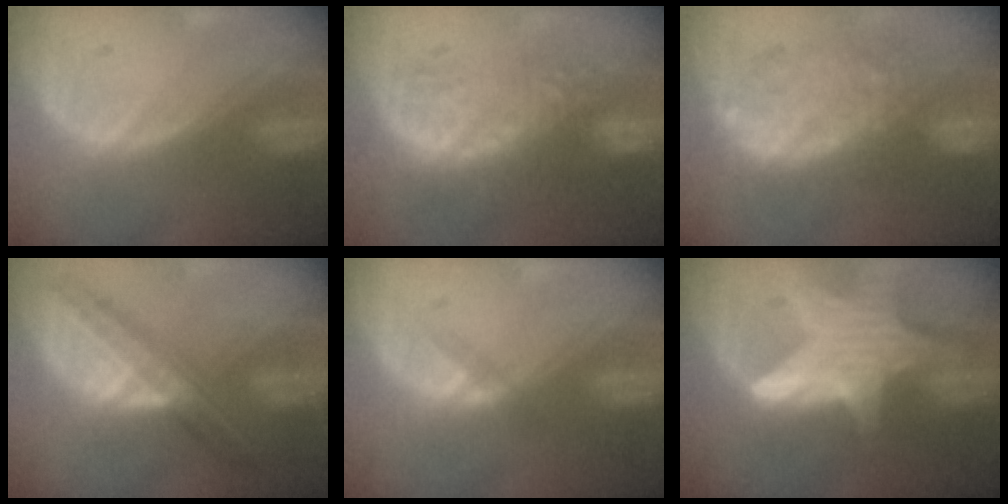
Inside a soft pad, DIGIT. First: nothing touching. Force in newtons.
{"total": 9.1, "press": 8.7, "slide": 2.6}
{"total": 9.6, "press": 9.3, "slide": 2.3}
{"total": 8.2, "press": 6.9, "slide": 4.5}
{"total": 1.4, "press": 1.1, "slide": 0.8}
{"total": 9.1, "press": 9.1, "slide": 0.8}